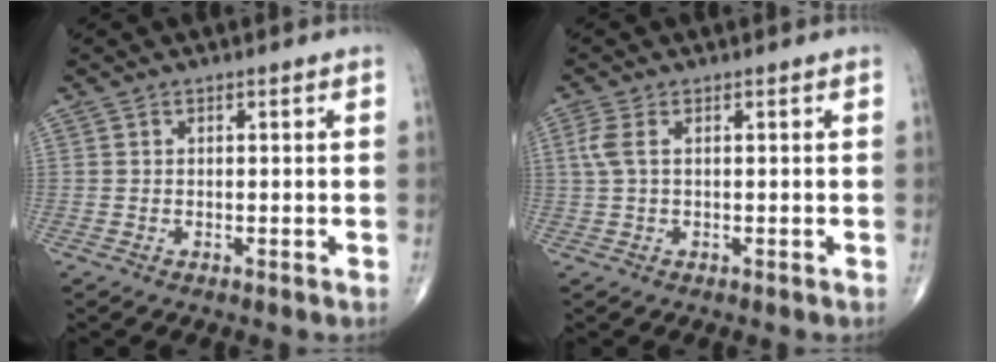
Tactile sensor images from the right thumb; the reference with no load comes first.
{"total": 2.7, "force": [0.6, 1.0, 2.5], "torque": [-0.079, 0.011, 0.017]}